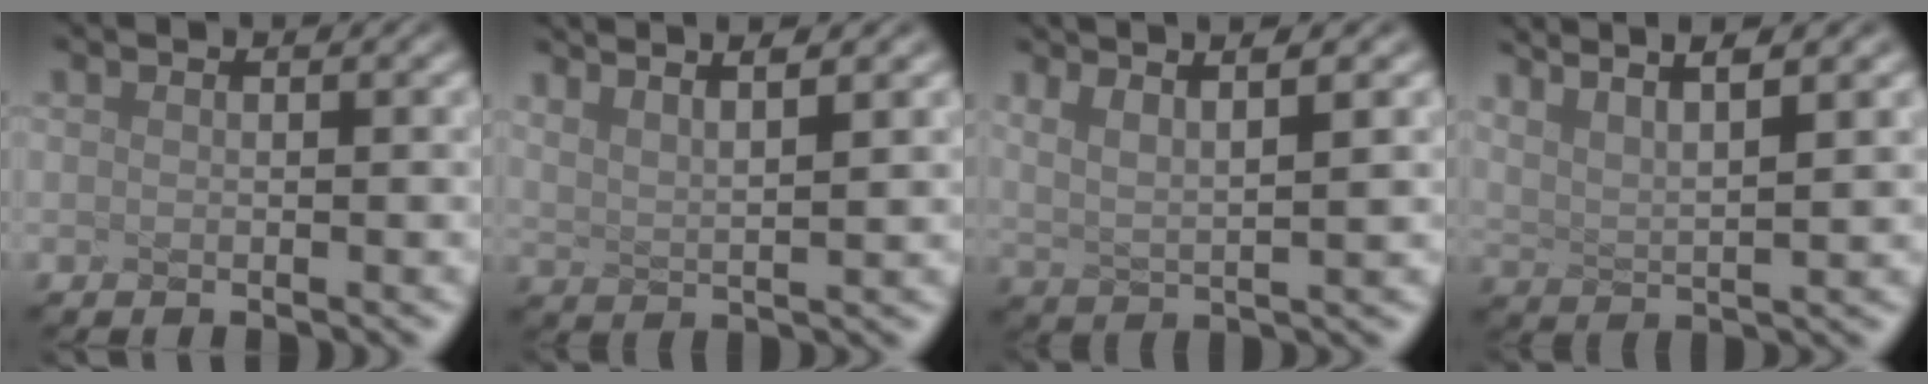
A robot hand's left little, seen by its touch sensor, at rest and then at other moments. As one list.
[{"total": 3.6, "force": [2.7, 0.0, 2.4], "torque": [-0.065, 0.019, 0.055]}, {"total": 3.8, "force": [2.0, 0.0, 3.2], "torque": [-0.082, 0.015, 0.055]}, {"total": 5.1, "force": [3.7, 0.2, 3.4], "torque": [-0.087, 0.020, 0.072]}]